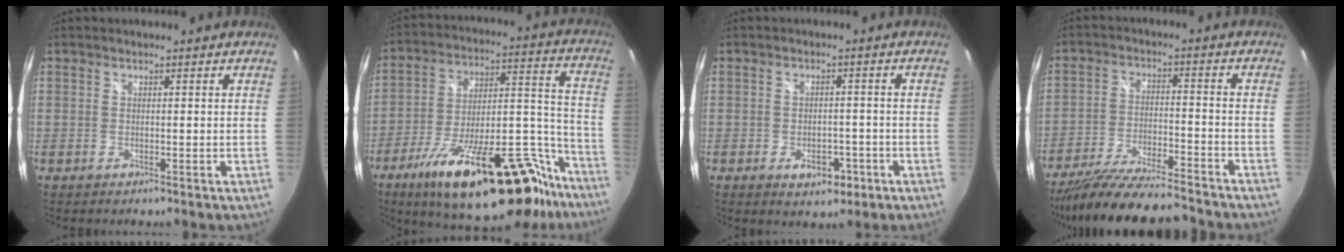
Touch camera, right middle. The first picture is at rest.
{"total": 30.5, "force": [-21.8, 10.1, 18.8], "torque": [-0.264, 0.007, -0.313]}
{"total": 5.3, "force": [-2.6, 3.4, 3.2], "torque": [-0.057, 0.001, -0.029]}
{"total": 18.7, "force": [-16.6, 2.2, 8.2], "torque": [-0.165, -0.038, -0.268]}